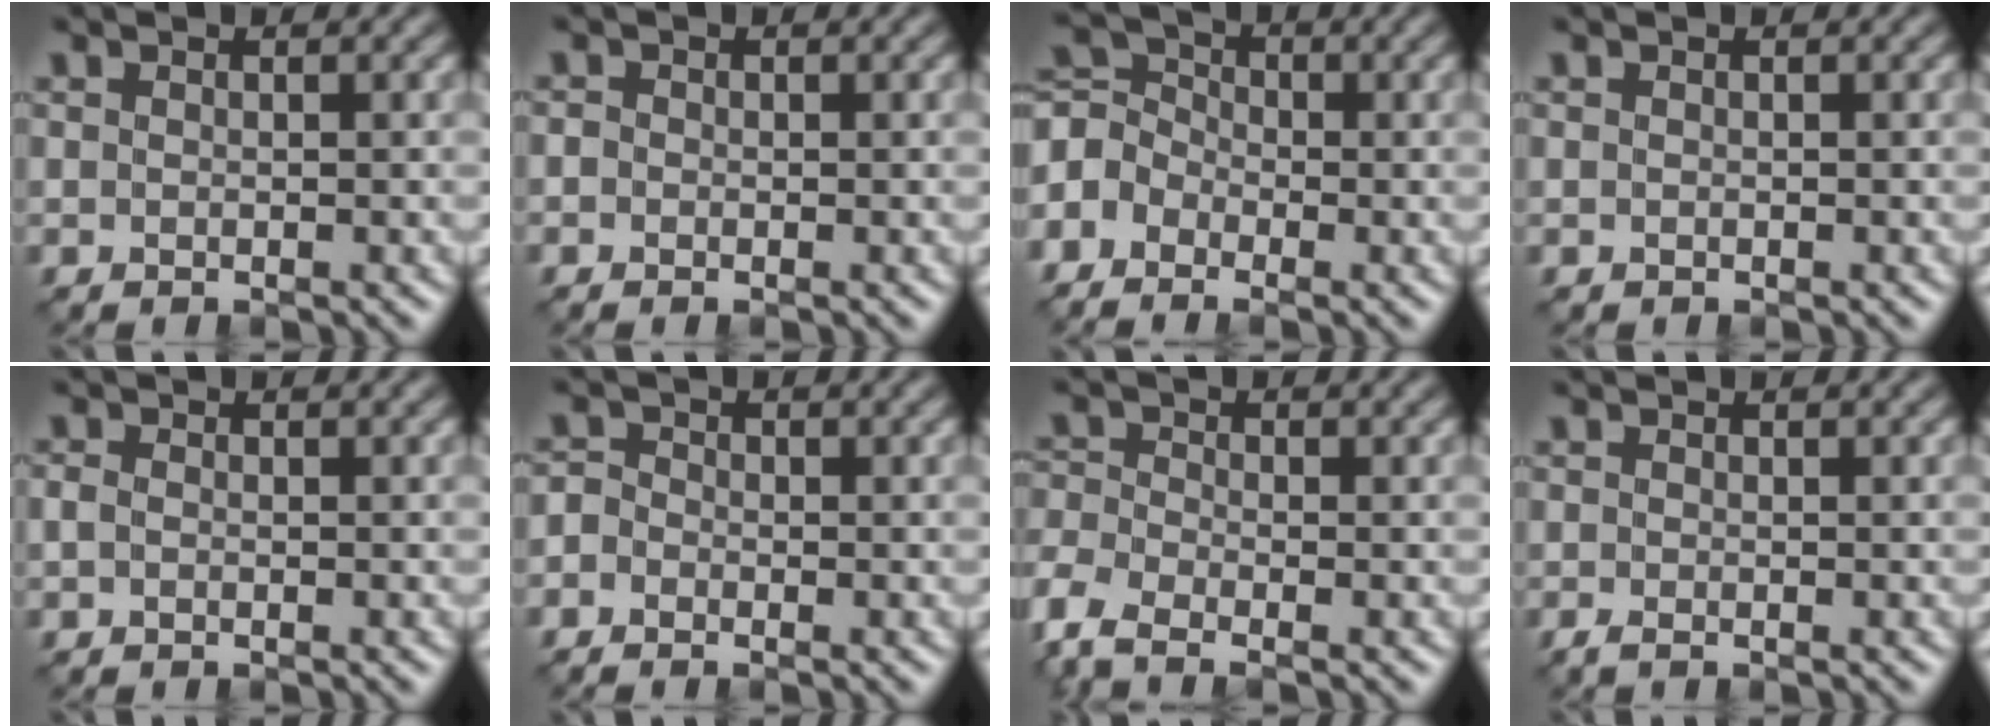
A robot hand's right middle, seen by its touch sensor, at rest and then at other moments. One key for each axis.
{"total": 0.6, "fx": -0.3, "fy": 0.5, "fz": 0.1, "tx": 0.000, "ty": -0.002, "tz": -0.009}
{"total": 3.8, "fx": -1.8, "fy": 2.9, "fz": 1.6, "tx": -0.042, "ty": 0.012, "tz": -0.056}
{"total": 0.0}
{"total": 0.9, "fx": -0.2, "fy": 0.7, "fz": 0.6, "tx": -0.015, "ty": 0.001, "tz": -0.008}
{"total": 1.5, "fx": -0.9, "fy": 1.1, "fz": 0.4, "tx": 0.001, "ty": 0.003, "tz": -0.025}
{"total": 4.4, "fx": -3.1, "fy": 1.8, "fz": 2.6, "tx": -0.074, "ty": -0.008, "tz": -0.077}
{"total": 0.8, "fx": -0.6, "fy": 0.2, "fz": 0.5, "tx": -0.016, "ty": -0.002, "tz": -0.012}